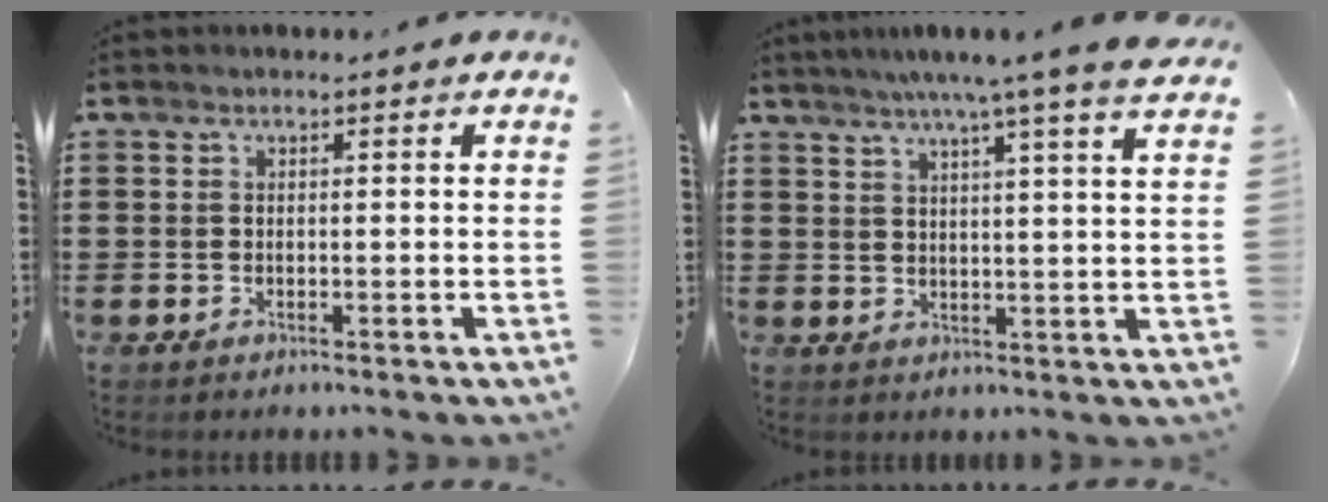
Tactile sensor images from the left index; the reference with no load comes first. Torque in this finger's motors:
{"motor_torque": [2.14, 0.00, 0.83, 0.21]}